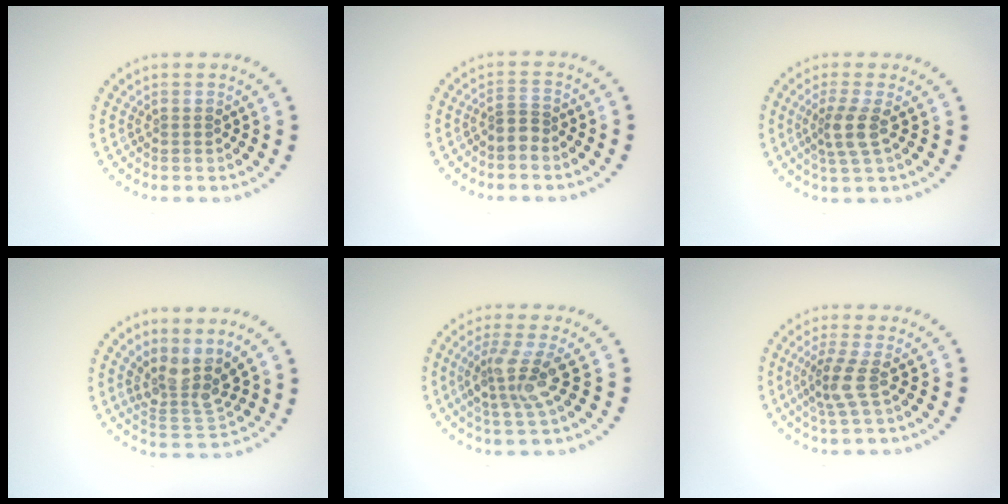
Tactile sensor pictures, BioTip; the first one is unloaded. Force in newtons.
{"total": 1.3, "press": 0.9, "slide": 1.0}
{"total": 2.8, "press": 2.2, "slide": 1.7}
{"total": 3.7, "press": 2.8, "slide": 2.4}
{"total": 3.5, "press": 2.9, "slide": 1.9}
{"total": 2.6, "press": 2.1, "slide": 1.7}